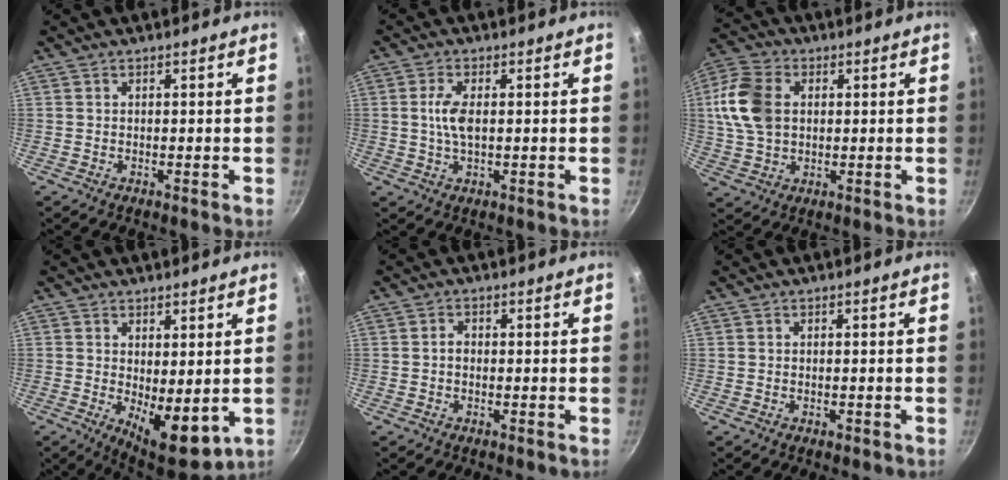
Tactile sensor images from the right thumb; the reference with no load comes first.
{"total": 4.6, "force": [0.4, 1.8, 4.2], "torque": [-0.092, 0.001, 0.008]}
{"total": 12.2, "force": [1.9, 8.5, 8.5], "torque": [-0.158, 0.009, 0.029]}
{"total": 9.4, "force": [-0.1, 4.1, 8.4], "torque": [-0.101, -0.021, 0.012]}
{"total": 1.2, "force": [-0.2, 0.9, 0.8], "torque": [-0.011, 0.006, -0.004]}
{"total": 0.6, "force": [-0.3, 0.4, 0.4], "torque": [-0.004, 0.002, -0.005]}